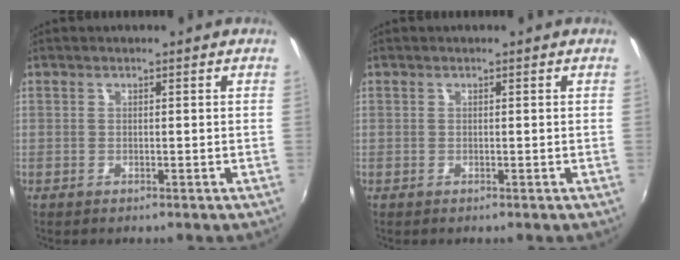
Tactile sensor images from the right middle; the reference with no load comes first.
{"total": 0.0}